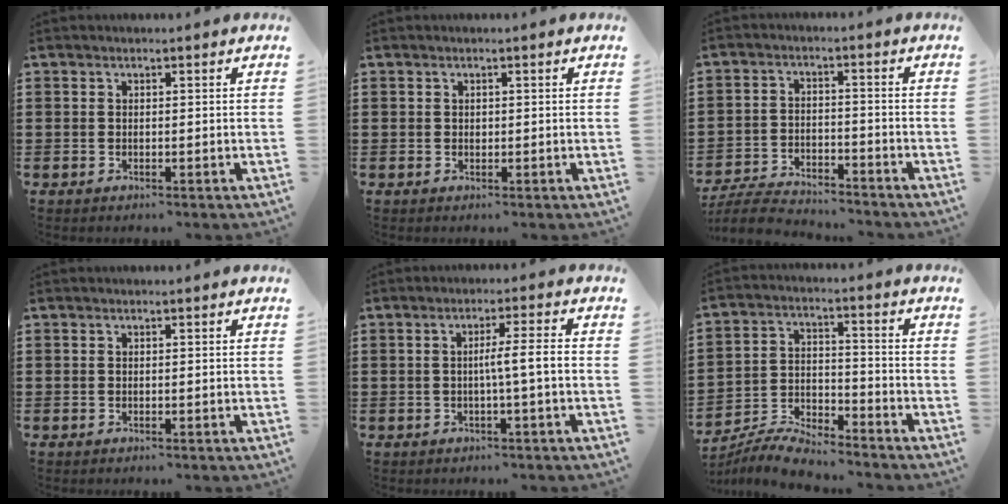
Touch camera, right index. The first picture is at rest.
{"total": 0.5, "force": [0.1, 0.5, 0.2], "torque": [-0.005, 0.002, 0.003]}
{"total": 5.4, "force": [-5.2, 0.9, 1.1], "torque": [-0.036, 0.001, -0.108]}
{"total": 0.0}
{"total": 4.1, "force": [-0.5, -0.2, 4.0], "torque": [-0.074, -0.004, -0.013]}
{"total": 6.7, "force": [-6.6, 0.6, 1.3], "torque": [-0.032, 0.006, -0.129]}